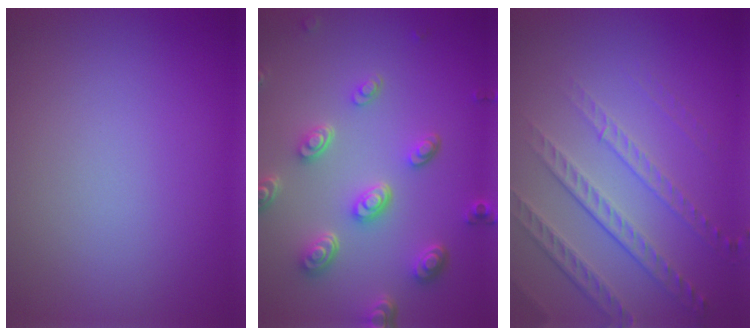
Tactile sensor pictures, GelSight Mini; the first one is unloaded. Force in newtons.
{"total": 5.2, "press": 3.9, "slide": 3.4}
{"total": 4.9, "press": 3.3, "slide": 3.7}